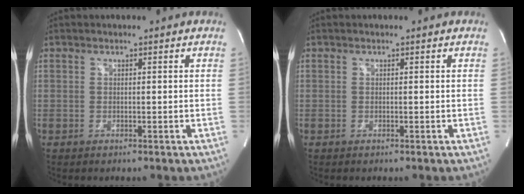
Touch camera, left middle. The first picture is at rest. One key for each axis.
{"total": 0.0}